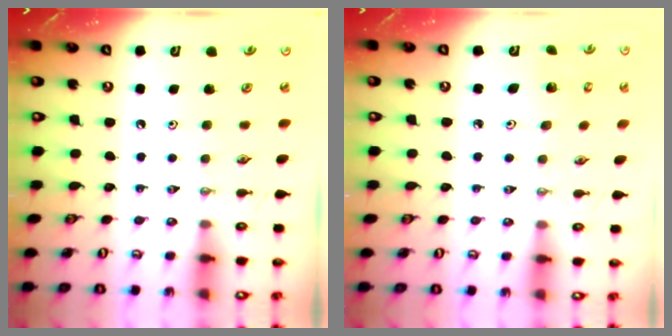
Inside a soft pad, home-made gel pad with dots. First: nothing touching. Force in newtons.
{"total": 2.2, "press": 2.2, "slide": 0.2}